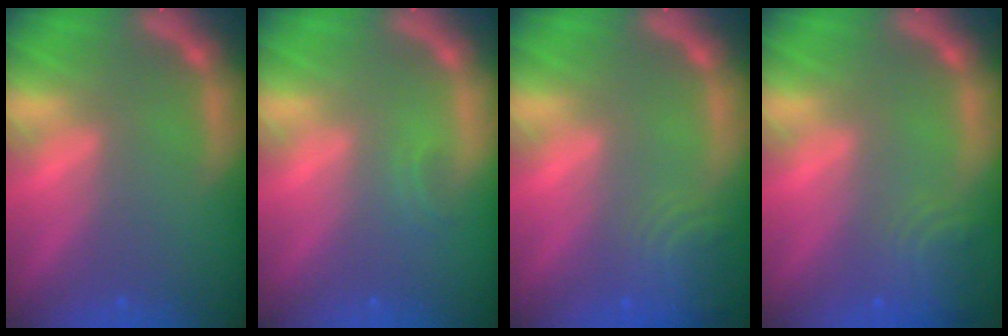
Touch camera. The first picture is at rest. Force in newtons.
{"total": 0.9}
{"total": 4.5}
{"total": 4.0}